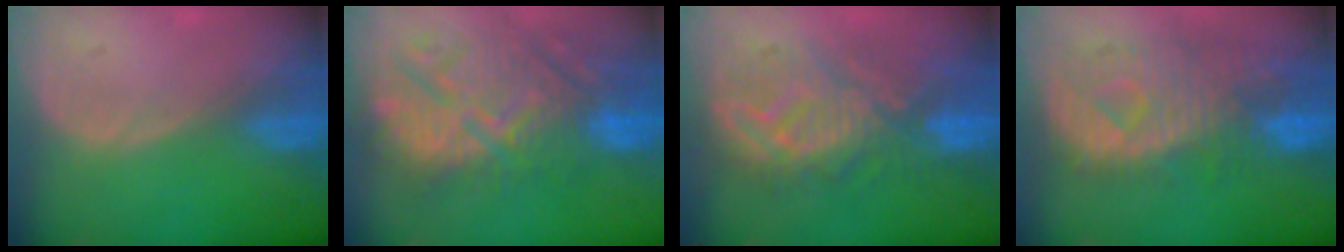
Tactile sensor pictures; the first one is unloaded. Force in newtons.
{"total": 13.0, "press": 12.2, "slide": 4.3}
{"total": 10.2, "press": 10.0, "slide": 2.1}
{"total": 10.9, "press": 9.7, "slide": 5.1}